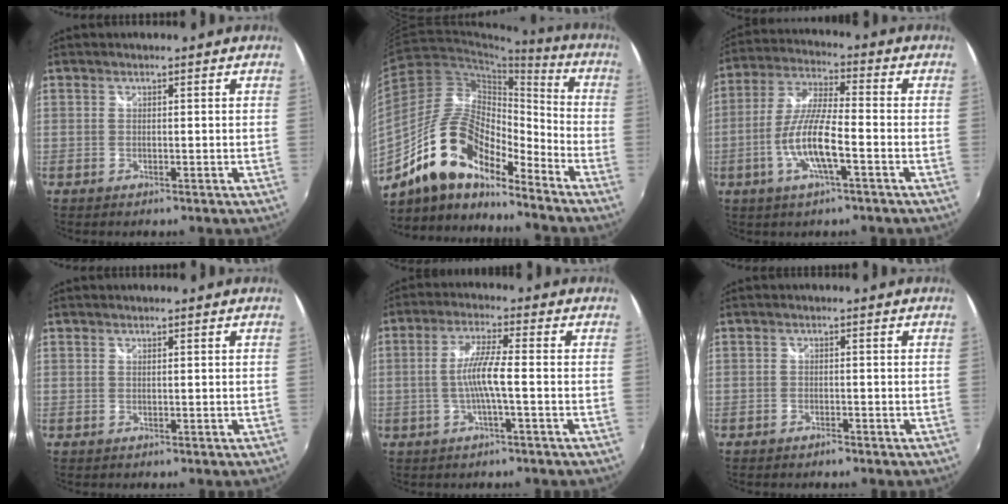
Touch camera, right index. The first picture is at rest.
{"total": 17.3, "force": [-12.7, 6.4, 9.9], "torque": [-0.187, 0.006, -0.245]}
{"total": 10.8, "force": [-3.8, 1.9, 9.9], "torque": [-0.208, -0.004, -0.072]}
{"total": 0.0}
{"total": 6.2, "force": [-1.4, -0.2, 6.0], "torque": [-0.123, 0.002, -0.025]}
{"total": 1.5, "force": [-1.3, 0.6, 0.5], "torque": [-0.012, -0.003, -0.023]}